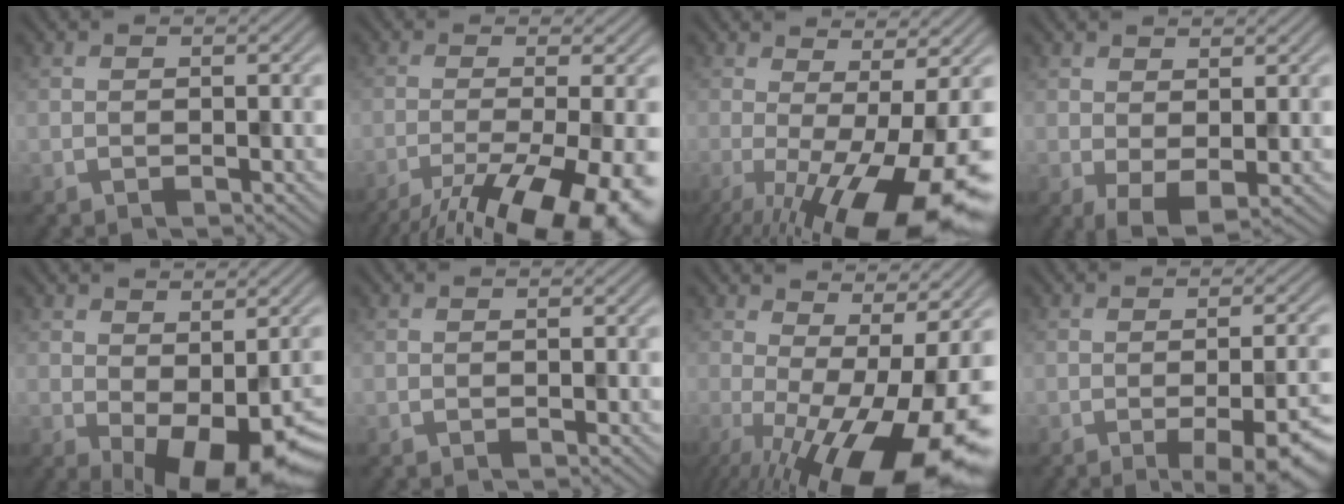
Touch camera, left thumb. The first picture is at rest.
{"total": 13.3, "force": [-7.9, 3.0, 10.4], "torque": [-0.164, -0.018, -0.108]}
{"total": 15.2, "force": [-4.7, 4.3, 13.8], "torque": [-0.206, -0.012, -0.064]}
{"total": 2.9, "force": [0.5, 1.5, 2.5], "torque": [-0.054, -0.007, 0.013]}
{"total": 8.6, "force": [-2.1, 4.2, 7.2], "torque": [-0.101, -0.024, -0.011]}
{"total": 0.0}
{"total": 18.4, "force": [-4.4, 6.4, 16.7], "torque": [-0.236, -0.015, -0.051]}
{"total": 8.5, "force": [-3.3, 2.3, 7.4], "torque": [-0.096, -0.011, -0.037]}